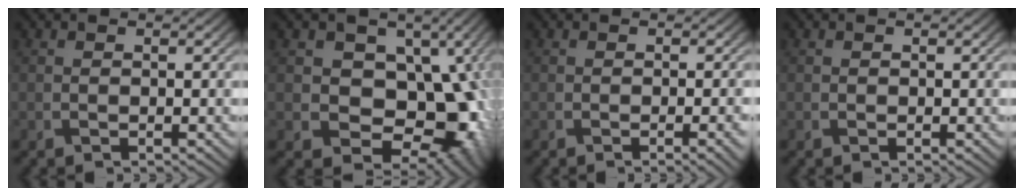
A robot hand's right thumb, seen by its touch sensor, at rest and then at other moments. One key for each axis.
{"total": 15.0, "fx": -0.3, "fy": 11.4, "fz": 9.8, "tx": -0.120, "ty": -0.018, "tz": -0.014}
{"total": 2.4, "fx": -0.6, "fy": 0.5, "fz": 2.2, "tx": -0.026, "ty": 0.002, "tz": -0.012}
{"total": 0.0}